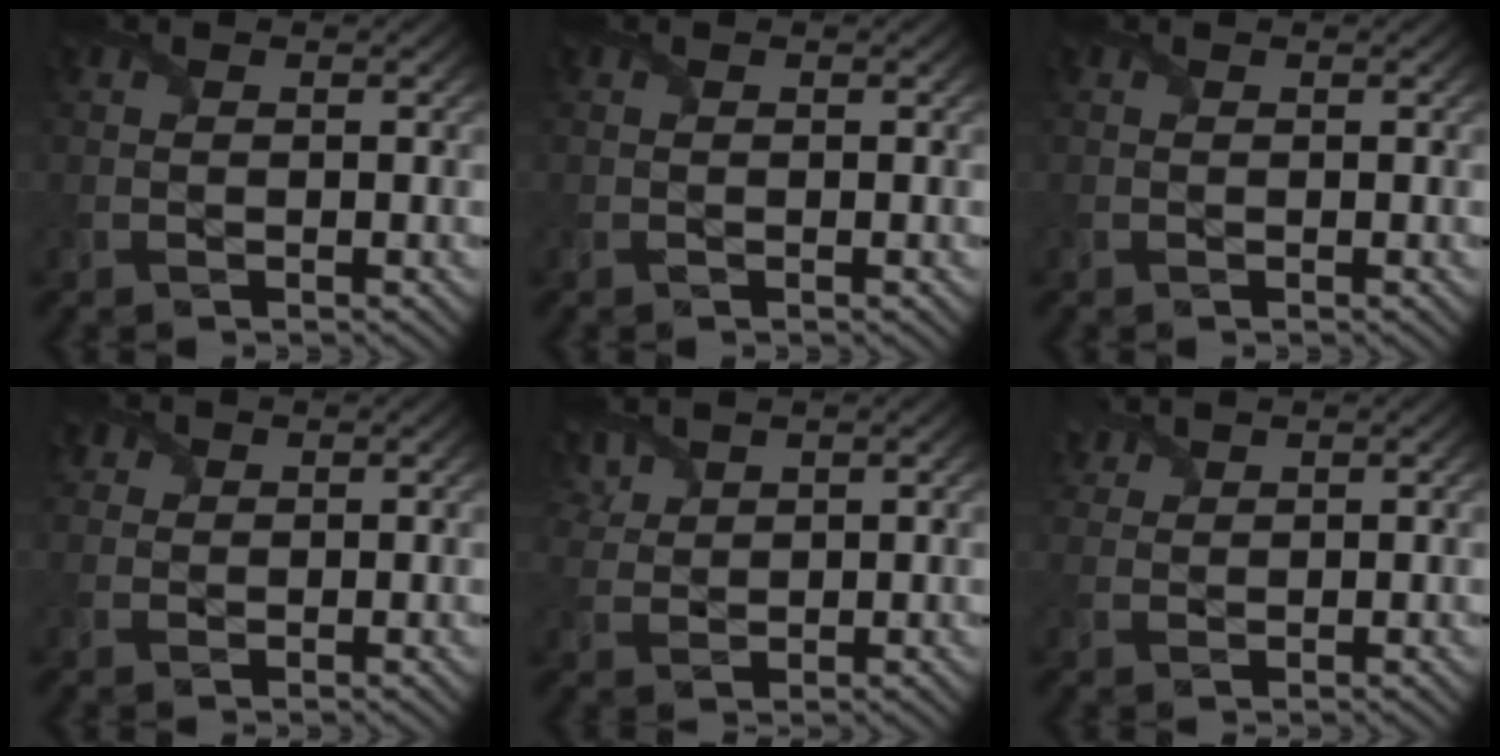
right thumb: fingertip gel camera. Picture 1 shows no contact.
{"total": 0.0}
{"total": 0.0}
{"total": 2.1, "force": [1.3, 1.5, 0.6], "torque": [-0.019, -0.003, 0.028]}
{"total": 4.7, "force": [3.1, 2.5, 2.6], "torque": [-0.075, 0.012, 0.062]}
{"total": 3.2, "force": [2.4, 1.5, 1.4], "torque": [-0.041, 0.011, 0.050]}